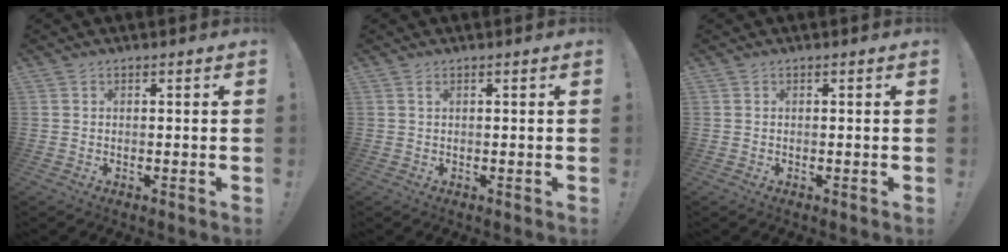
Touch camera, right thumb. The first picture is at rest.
{"total": 0.6, "force": [0.3, 0.1, 0.5], "torque": [-0.005, -0.001, 0.003]}
{"total": 0.0}